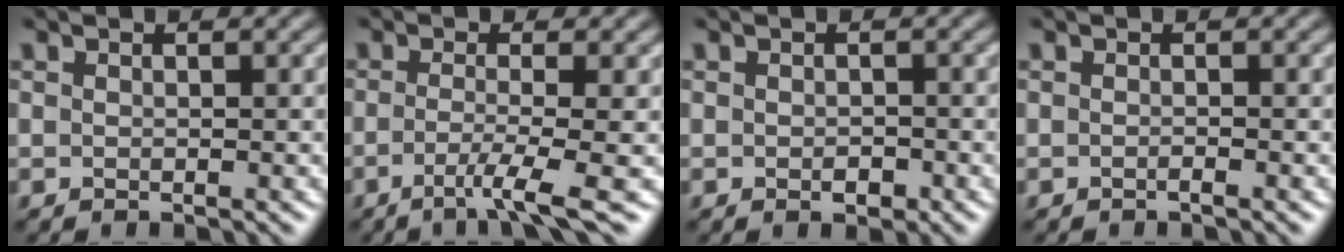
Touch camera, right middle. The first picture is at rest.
{"total": 4.1, "force": [-1.6, 0.6, 3.7], "torque": [-0.061, -0.008, -0.038]}
{"total": 1.1, "force": [-0.5, 0.7, 0.8], "torque": [-0.012, -0.001, -0.007]}
{"total": 0.6, "force": [-0.4, 0.0, 0.4], "torque": [-0.007, 0.000, -0.008]}